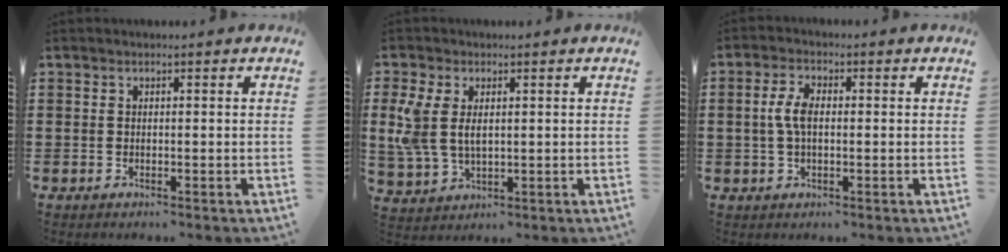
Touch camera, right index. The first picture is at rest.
{"total": 5.3, "force": [1.2, 3.1, 4.1], "torque": [-0.103, 0.003, 0.017]}
{"total": 4.5, "force": [0.1, 2.1, 4.0], "torque": [-0.094, 0.003, -0.004]}